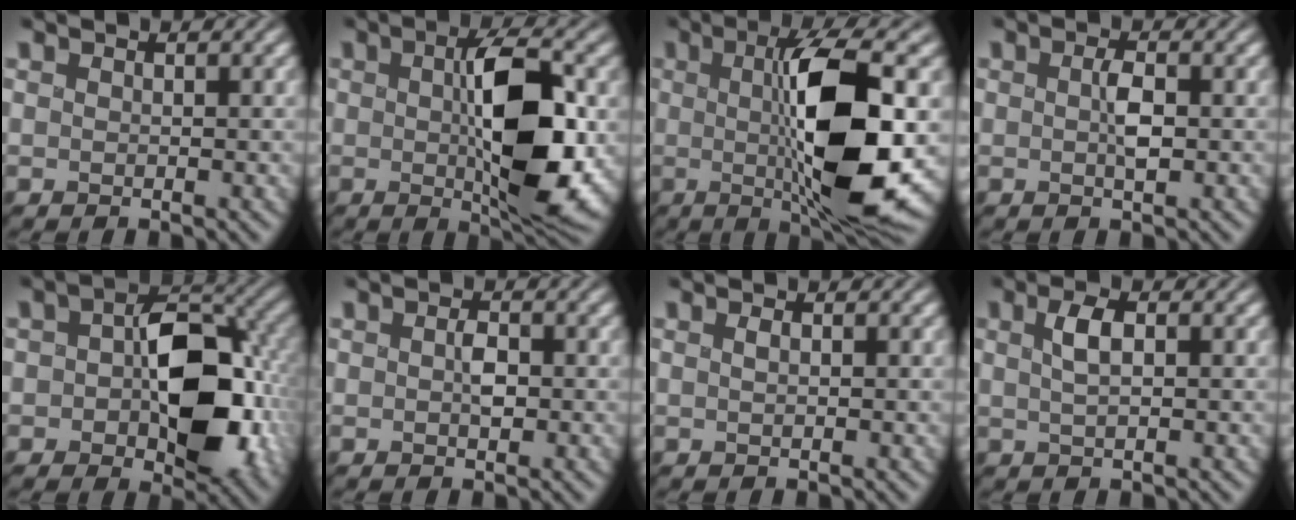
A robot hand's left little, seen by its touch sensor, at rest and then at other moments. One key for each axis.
{"total": 8.4, "fx": -0.4, "fy": 2.8, "fz": 8.0, "tx": -0.136, "ty": -0.002, "tz": 0.015}
{"total": 10.1, "fx": -0.8, "fy": 2.0, "fz": 9.9, "tx": -0.164, "ty": -0.008, "tz": 0.007}
{"total": 1.2, "fx": -0.8, "fy": -0.3, "fz": 0.8, "tx": -0.037, "ty": -0.001, "tz": 0.005}
{"total": 9.9, "fx": -1.3, "fy": 6.2, "fz": 7.7, "tx": -0.121, "ty": -0.006, "tz": 0.004}
{"total": 1.0, "fx": -1.0, "fy": -0.1, "fz": 0.0, "tx": -0.023, "ty": -0.002, "tz": 0.004}
{"total": 0.8, "fx": -0.6, "fy": -0.4, "fz": -0.2, "tx": -0.009, "ty": 0.002, "tz": 0.008}
{"total": 1.3, "fx": -0.2, "fy": 0.1, "fz": 1.3, "tx": -0.043, "ty": 0.003, "tz": 0.016}